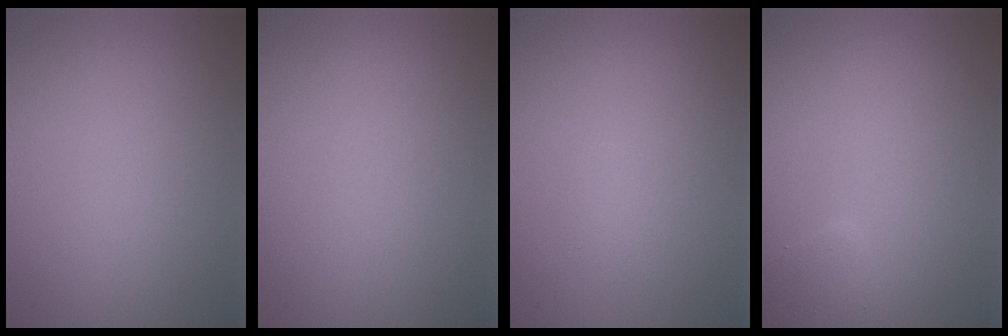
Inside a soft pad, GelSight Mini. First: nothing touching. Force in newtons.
{"total": 0.0}
{"total": 0.7, "press": 0.7, "slide": 0.0}
{"total": 1.5, "press": 1.5, "slide": 0.1}